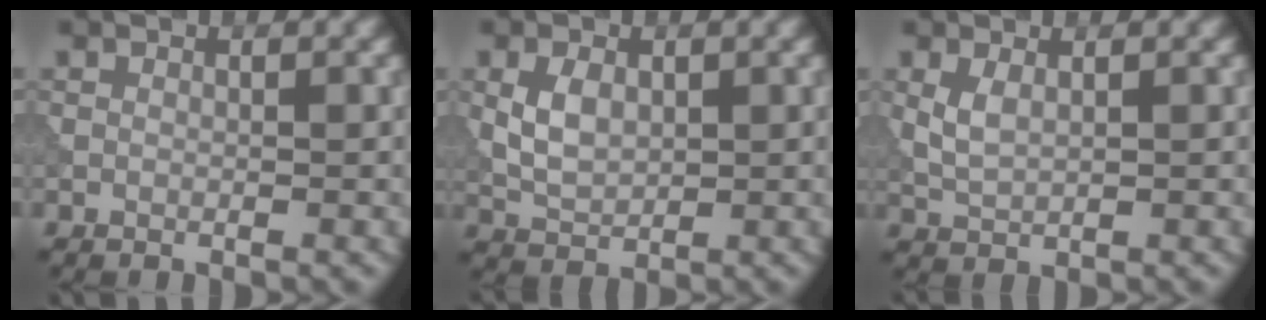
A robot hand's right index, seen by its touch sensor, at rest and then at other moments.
{"total": 3.2, "force": [0.5, 2.2, 2.4], "torque": [-0.052, 0.000, 0.012]}
{"total": 1.9, "force": [0.7, 0.9, 1.6], "torque": [-0.039, 0.000, 0.018]}